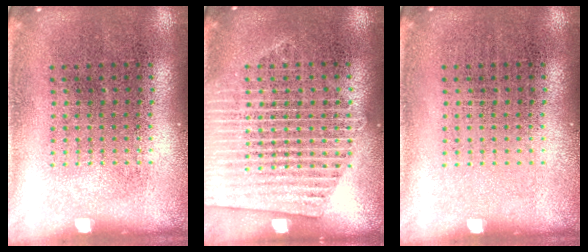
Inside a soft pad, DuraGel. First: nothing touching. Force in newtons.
{"total": 1.6, "press": 1.6, "slide": 0.2}
{"total": 0.0}